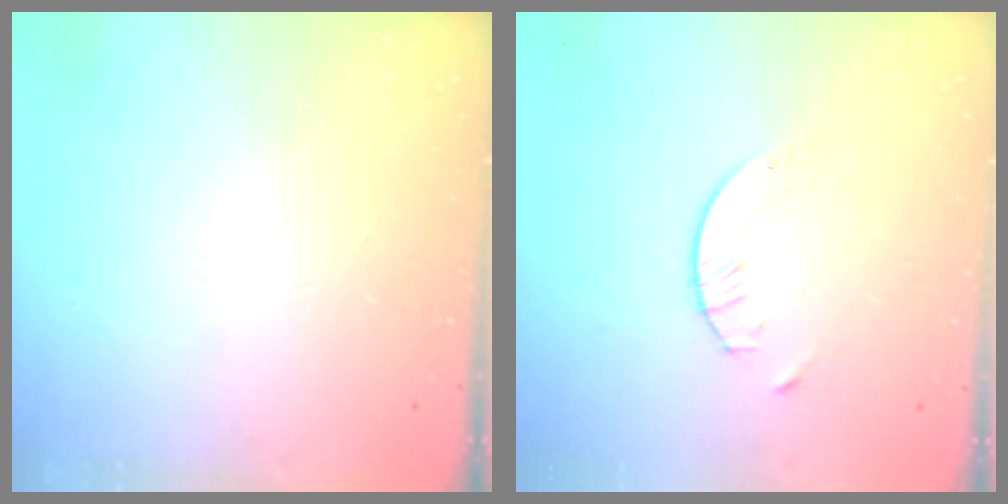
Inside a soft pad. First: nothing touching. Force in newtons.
{"total": 1.7, "press": 1.7, "slide": 0.2}